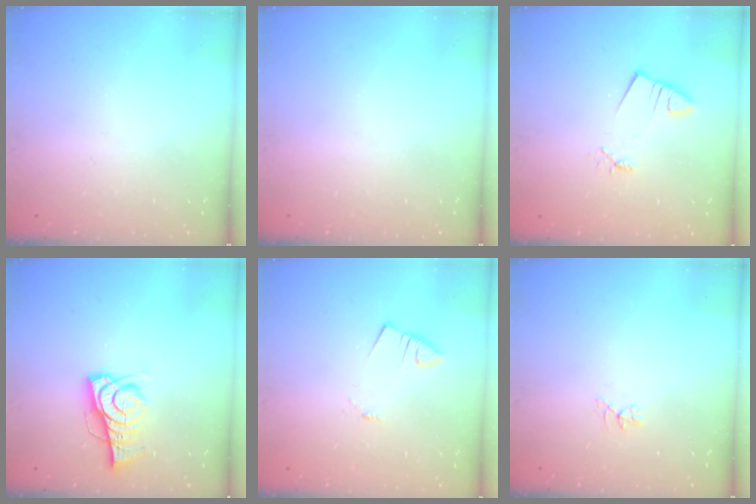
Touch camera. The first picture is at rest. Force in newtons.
{"total": 0.0}
{"total": 2.0, "press": 2.0, "slide": 0.2}
{"total": 8.1, "press": 8.1, "slide": 0.3}
{"total": 1.0, "press": 1.0, "slide": 0.1}
{"total": 4.6, "press": 4.6, "slide": 0.5}